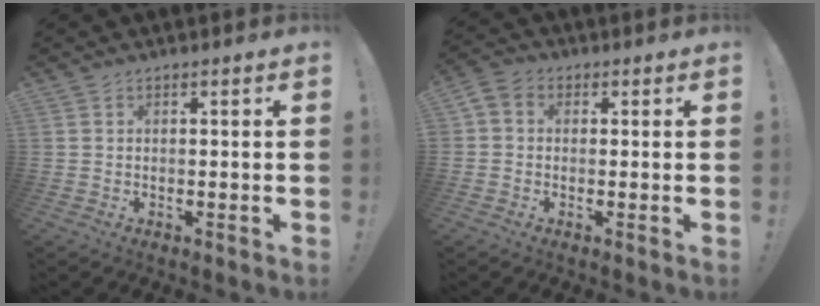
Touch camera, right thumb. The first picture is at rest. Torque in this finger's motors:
{"motor_torque": [0.29, 0.26, 0.38, -0.17, 0.00]}